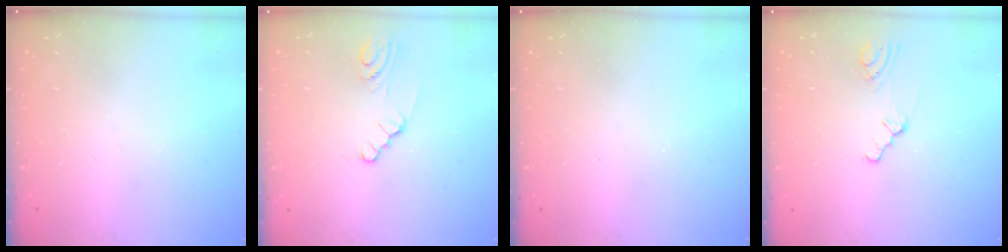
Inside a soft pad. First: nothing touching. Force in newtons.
{"total": 2.2, "press": 2.2, "slide": 0.3}
{"total": 0.0}
{"total": 1.0, "press": 1.0, "slide": 0.2}